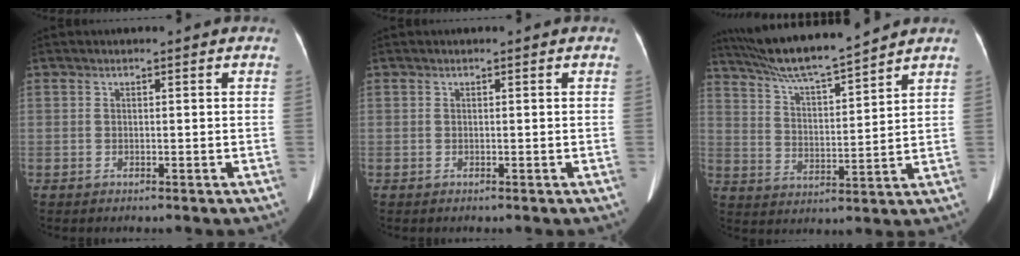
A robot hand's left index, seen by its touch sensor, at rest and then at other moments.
{"total": 0.0}
{"total": 11.5, "force": [10.5, -0.6, 4.7], "torque": [-0.090, 0.006, 0.184]}